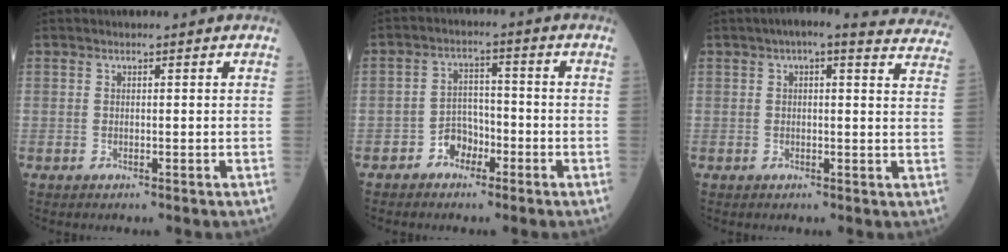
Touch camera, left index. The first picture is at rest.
{"total": 4.0, "force": [-2.5, 2.7, 1.6], "torque": [-0.025, 0.009, -0.047]}
{"total": 13.5, "force": [11.9, 2.7, 5.8], "torque": [-0.051, 0.010, 0.110]}